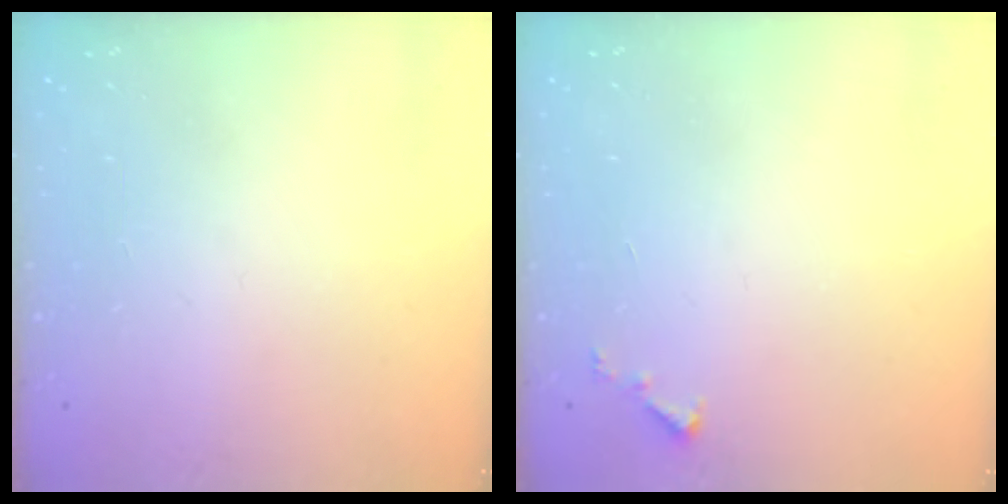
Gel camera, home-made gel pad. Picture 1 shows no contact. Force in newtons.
{"total": 3.1, "press": 3.1, "slide": 0.2}